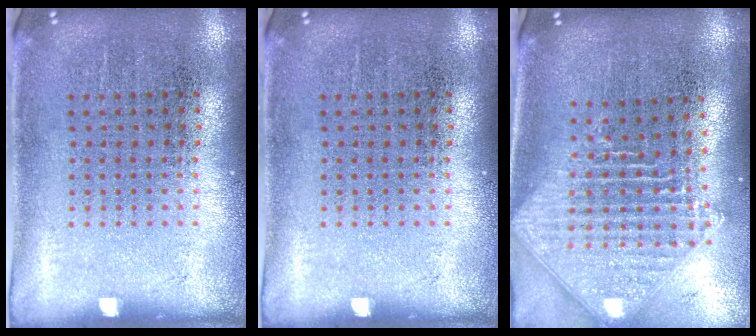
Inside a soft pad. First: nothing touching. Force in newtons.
{"total": 0.0}
{"total": 2.3, "press": 1.8, "slide": 1.5}